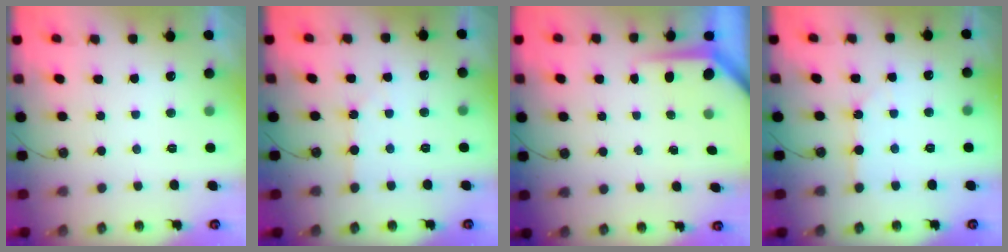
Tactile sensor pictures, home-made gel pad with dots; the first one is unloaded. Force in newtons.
{"total": 2.7, "press": 2.7, "slide": 0.4}
{"total": 4.4, "press": 4.4, "slide": 0.4}
{"total": 3.8, "press": 3.8, "slide": 0.6}